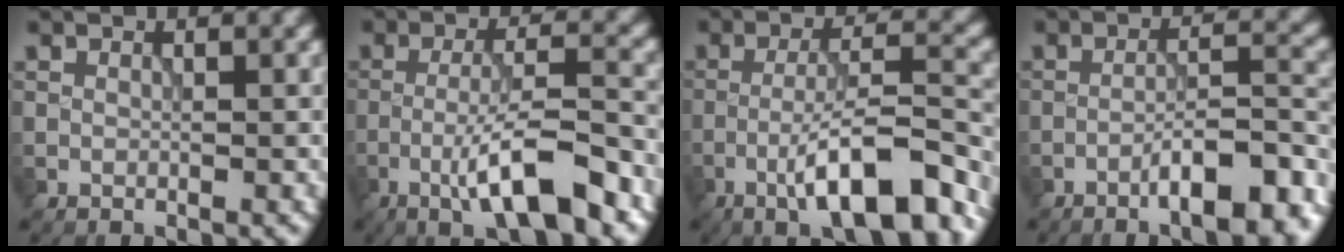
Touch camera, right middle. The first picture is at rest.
{"total": 8.1, "force": [-4.1, 1.5, 6.8], "torque": [-0.113, 0.013, -0.071]}
{"total": 9.8, "force": [-5.4, 2.1, 7.8], "torque": [-0.122, 0.014, -0.088]}
{"total": 8.0, "force": [-4.9, 2.0, 6.0], "torque": [-0.080, 0.011, -0.075]}